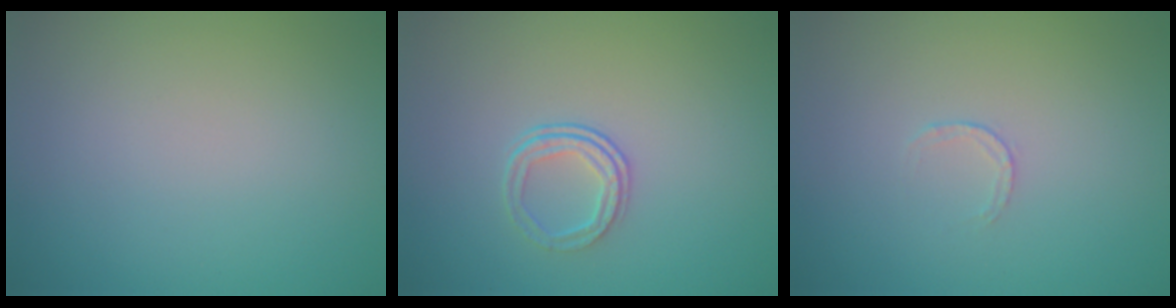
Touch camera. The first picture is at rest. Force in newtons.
{"total": 2.1, "press": 1.4, "slide": 1.5}
{"total": 0.6, "press": 0.4, "slide": 0.4}